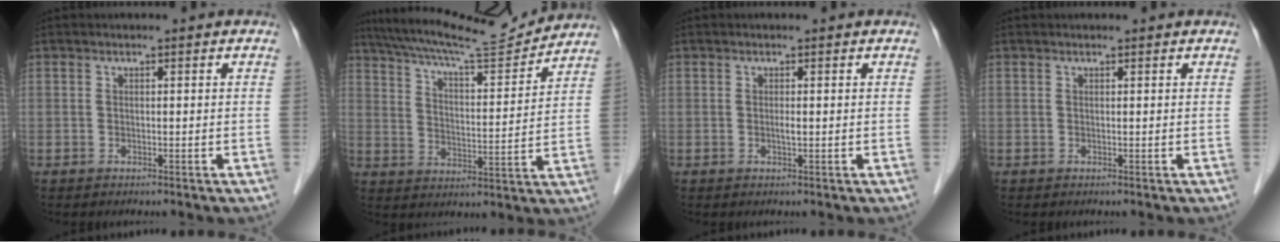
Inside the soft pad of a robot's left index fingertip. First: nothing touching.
{"total": 15.5, "force": [14.7, 0.3, 5.1], "torque": [-0.096, -0.001, 0.226]}
{"total": 0.7, "force": [0.0, 0.0, 0.7], "torque": [-0.015, -0.001, -0.001]}
{"total": 0.7, "force": [0.7, 0.1, 0.1], "torque": [-0.003, 0.012, 0.012]}